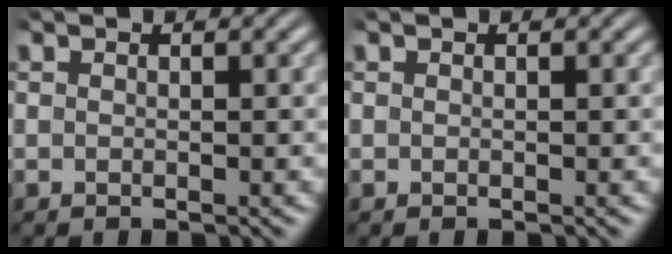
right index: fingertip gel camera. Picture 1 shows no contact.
{"total": 0.0}